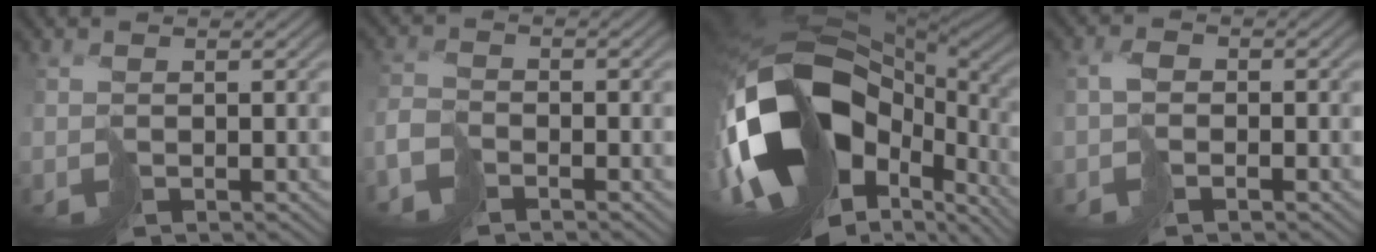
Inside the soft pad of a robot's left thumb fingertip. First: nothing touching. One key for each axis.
{"total": 3.5, "fx": -2.7, "fy": 1.7, "fz": 1.6, "tx": -0.037, "ty": -0.004, "tz": -0.069}
{"total": 21.2, "fx": -4.2, "fy": 12.8, "fz": 16.3, "tx": -0.370, "ty": -0.057, "tz": -0.042}
{"total": 2.1, "fx": -0.9, "fy": 1.3, "fz": 1.4, "tx": -0.025, "ty": 0.005, "tz": -0.023}